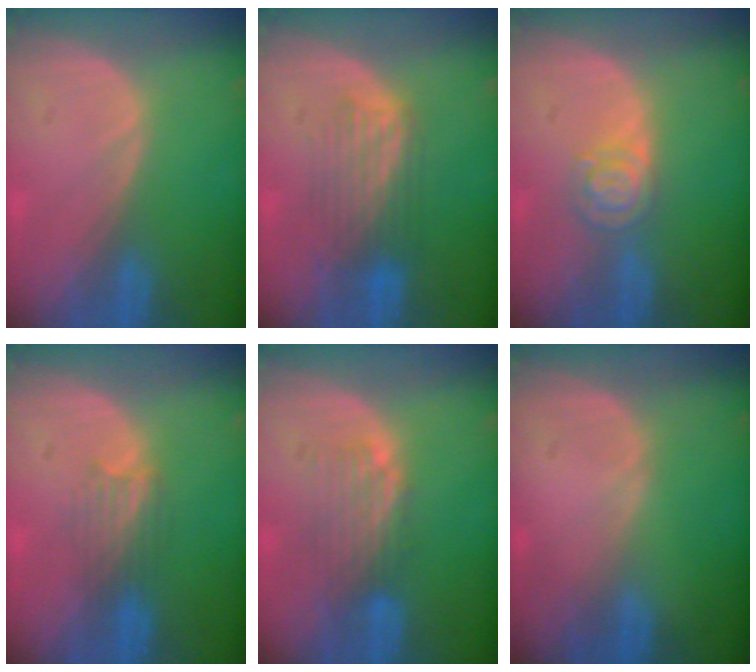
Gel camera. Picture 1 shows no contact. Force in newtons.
{"total": 5.4, "press": 5.4, "slide": 0.4}
{"total": 4.7, "press": 4.1, "slide": 2.3}
{"total": 3.2, "press": 3.1, "slide": 1.0}
{"total": 4.8, "press": 4.1, "slide": 2.5}
{"total": 0.0}